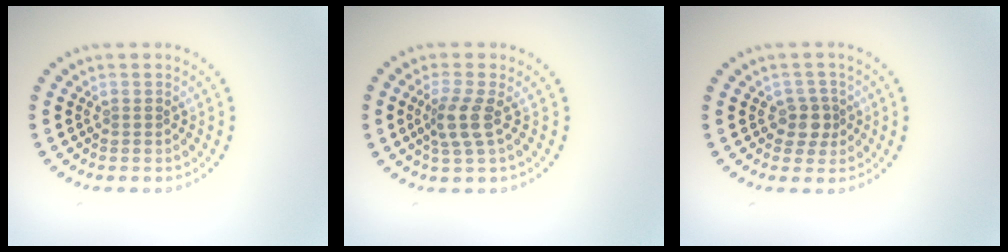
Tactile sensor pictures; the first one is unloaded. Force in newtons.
{"total": 2.6, "press": 2.0, "slide": 1.7}
{"total": 2.0, "press": 1.7, "slide": 1.0}